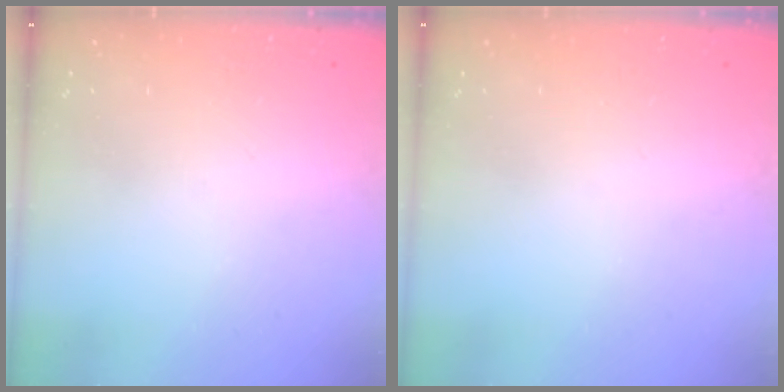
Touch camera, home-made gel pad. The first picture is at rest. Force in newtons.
{"total": 0.0}